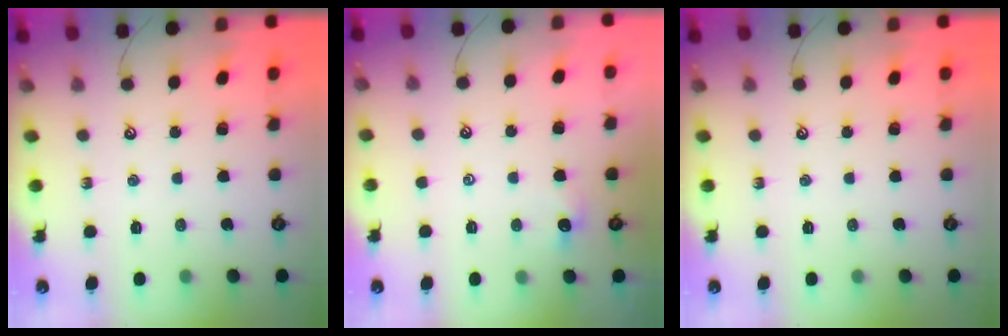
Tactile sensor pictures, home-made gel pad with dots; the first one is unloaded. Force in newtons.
{"total": 1.1, "press": 1.0, "slide": 0.4}
{"total": 0.0}